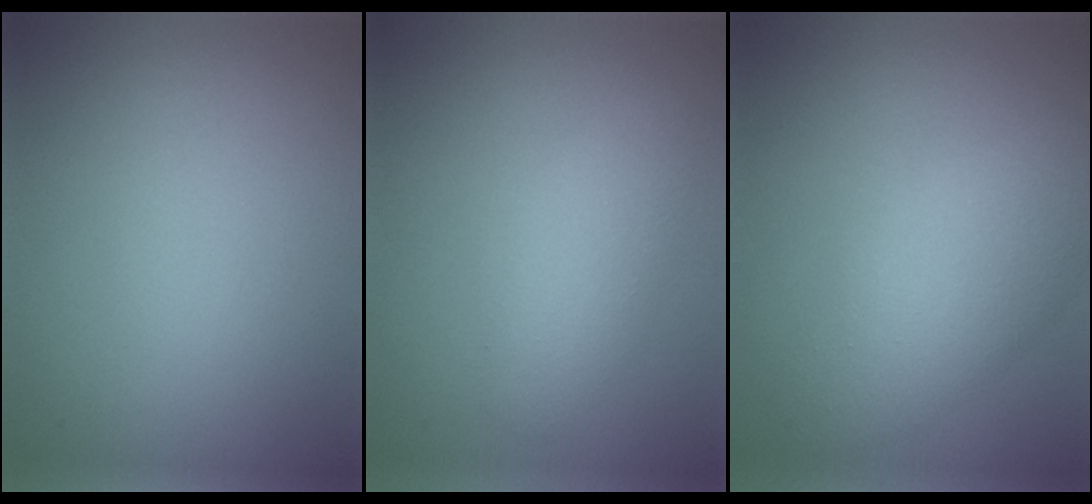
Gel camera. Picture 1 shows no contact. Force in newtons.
{"total": 2.8, "press": 2.7, "slide": 0.3}
{"total": 5.0, "press": 5.0, "slide": 0.3}